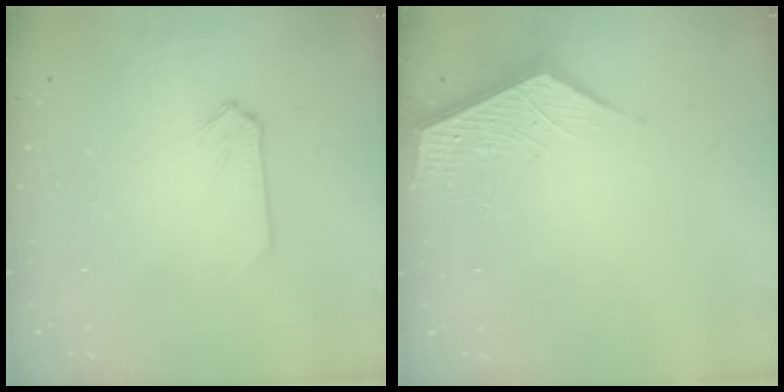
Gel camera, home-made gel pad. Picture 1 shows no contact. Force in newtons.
{"total": 3.6, "press": 3.6, "slide": 0.4}